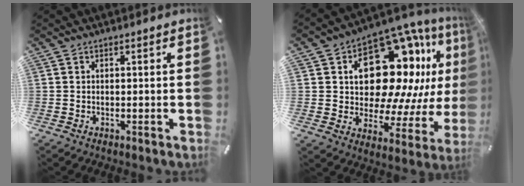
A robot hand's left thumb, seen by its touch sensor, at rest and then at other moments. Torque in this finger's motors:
{"motor_torque": [1.89, 1.47, 1.71, -0.43, 0.12]}